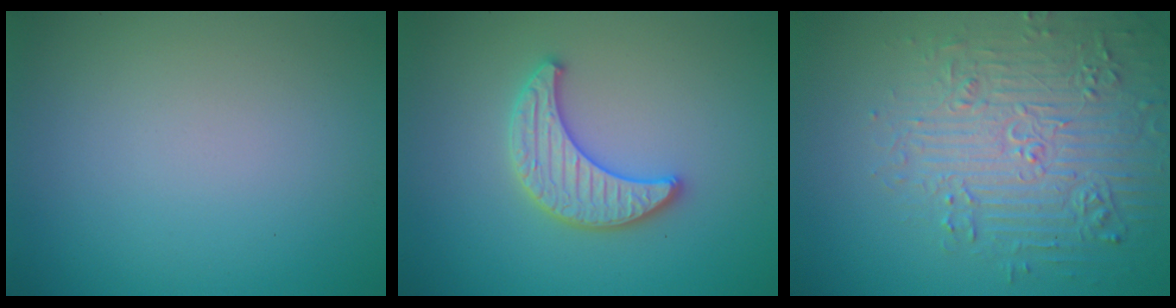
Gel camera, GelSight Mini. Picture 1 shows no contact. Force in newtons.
{"total": 3.4, "press": 3.3, "slide": 0.4}
{"total": 5.2, "press": 5.1, "slide": 1.3}